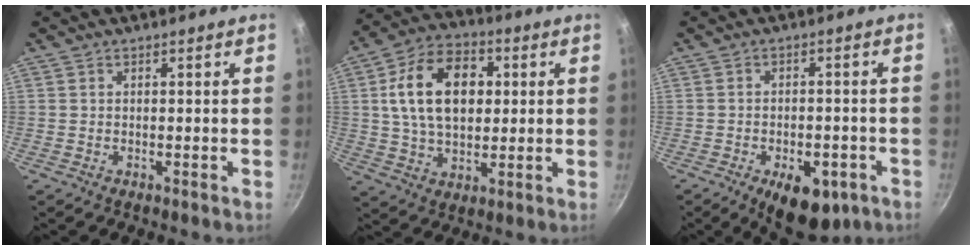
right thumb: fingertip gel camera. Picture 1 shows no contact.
{"total": 16.7, "force": [3.0, 11.2, 12.1], "torque": [-0.181, 0.011, 0.041]}
{"total": 10.9, "force": [-5.1, 5.8, 7.7], "torque": [-0.079, 0.015, -0.059]}